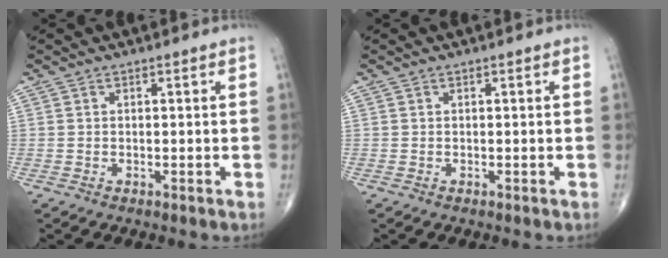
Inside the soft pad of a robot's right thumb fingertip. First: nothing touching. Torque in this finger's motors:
{"motor_torque": [-0.35, -0.05, 0.00, 0.00, 0.00]}